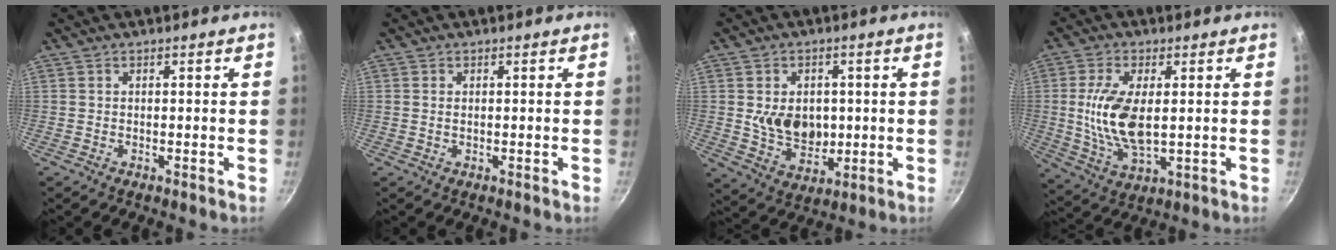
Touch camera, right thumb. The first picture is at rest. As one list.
[{"total": 0.8, "force": [0.2, 0.5, 0.6], "torque": [-0.011, 0.001, 0.002]}, {"total": 9.9, "force": [0.5, 7.4, 6.6], "torque": [-0.088, -0.016, 0.017]}, {"total": 12.1, "force": [1.0, 5.8, 10.6], "torque": [-0.204, -0.010, 0.023]}]